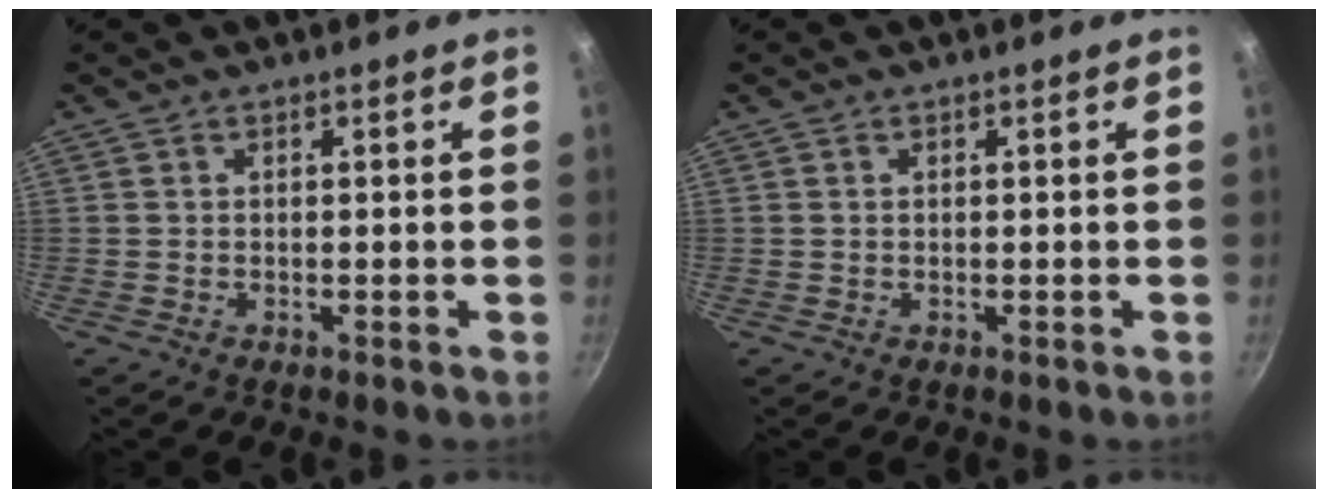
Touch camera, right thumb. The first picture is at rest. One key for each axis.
{"total": 0.0}